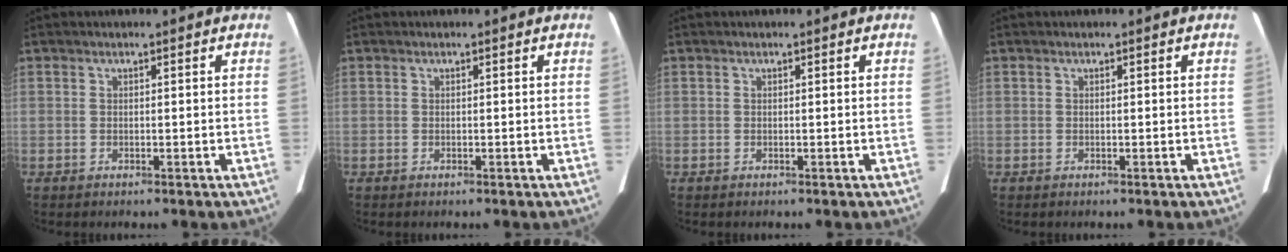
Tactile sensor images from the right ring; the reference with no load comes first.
{"total": 0.0}
{"total": 0.0}
{"total": 0.0}